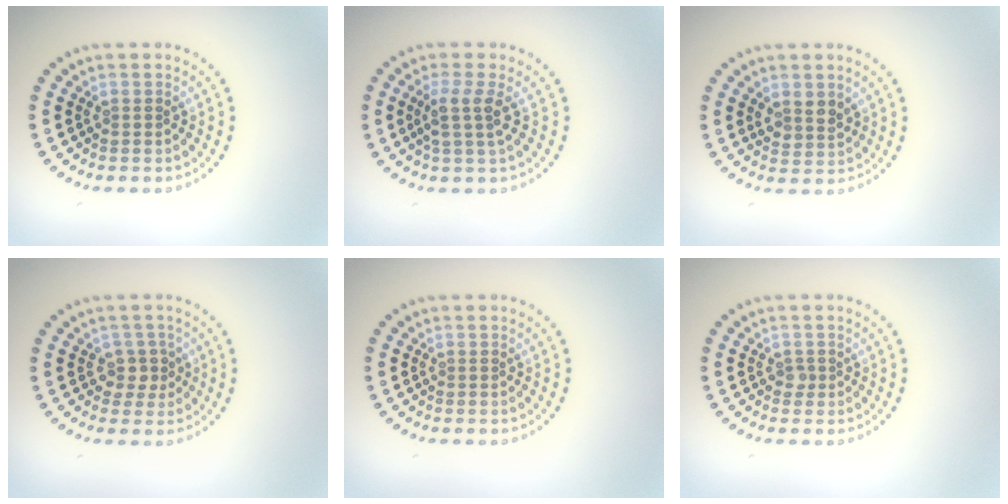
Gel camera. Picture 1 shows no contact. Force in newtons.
{"total": 2.5, "press": 2.0, "slide": 1.6}
{"total": 2.0, "press": 1.8, "slide": 0.9}
{"total": 1.9, "press": 1.5, "slide": 1.2}
{"total": 0.0}
{"total": 0.7, "press": 0.5, "slide": 0.5}